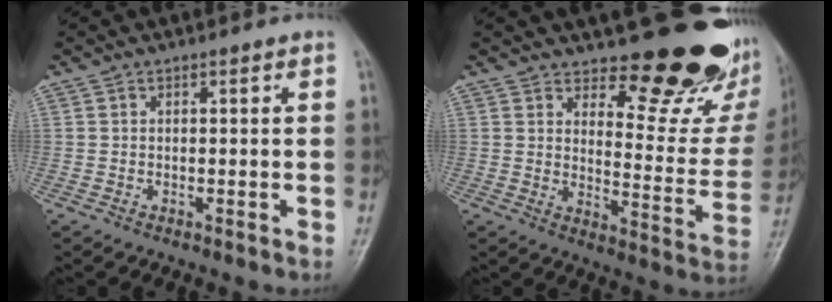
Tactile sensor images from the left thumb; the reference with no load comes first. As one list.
[{"total": 19.1, "force": [14.7, 7.0, 10.0], "torque": [-0.075, -0.130, 0.183]}]